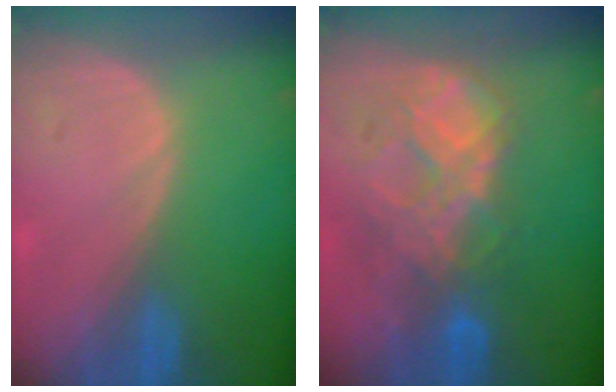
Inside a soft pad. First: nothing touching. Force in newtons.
{"total": 8.8, "press": 7.6, "slide": 4.5}